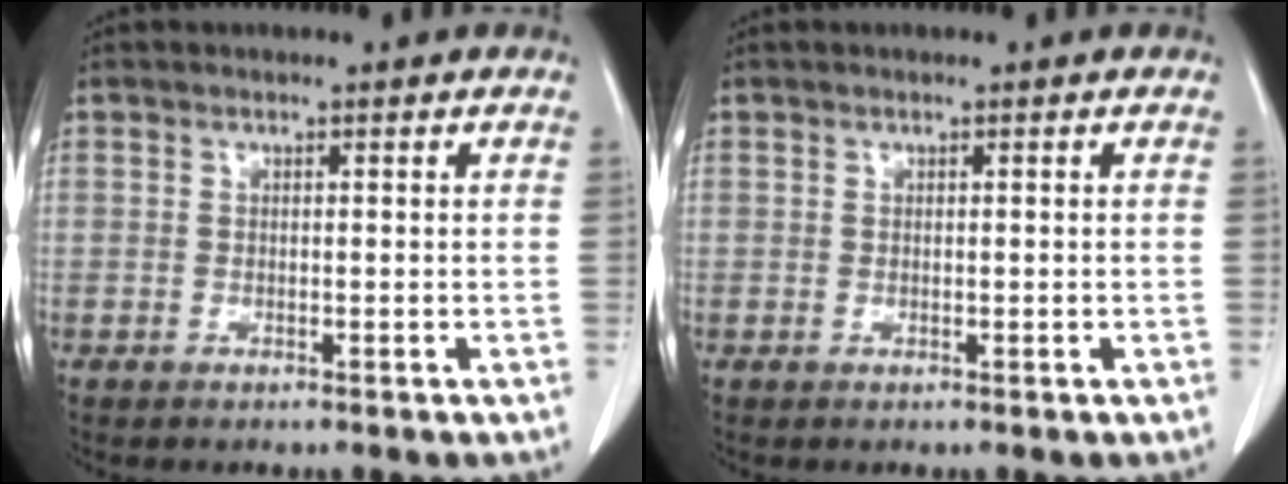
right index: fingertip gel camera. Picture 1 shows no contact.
{"total": 0.0}